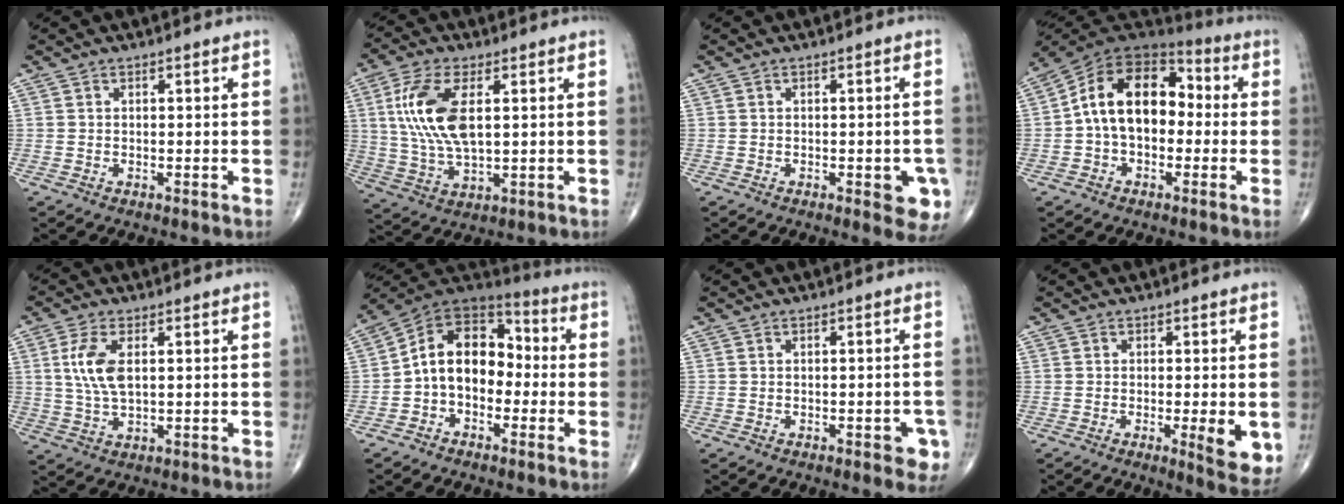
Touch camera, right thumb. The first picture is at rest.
{"total": 13.3, "force": [2.9, 6.0, 11.5], "torque": [-0.244, -0.006, 0.061]}
{"total": 6.2, "force": [-2.1, 2.5, 5.3], "torque": [-0.040, -0.002, -0.019]}
{"total": 16.3, "force": [0.0, 10.8, 12.2], "torque": [-0.175, 0.049, -0.014]}
{"total": 7.5, "force": [1.6, 3.6, 6.3], "torque": [-0.142, -0.004, 0.035]}
{"total": 13.5, "force": [-1.6, 9.6, 9.4], "torque": [-0.125, 0.054, -0.043]}
{"total": 3.8, "force": [-1.6, 1.8, 3.0], "torque": [-0.016, 0.005, -0.016]}
{"total": 6.9, "force": [-1.3, 1.7, 6.6], "torque": [-0.086, -0.017, -0.015]}